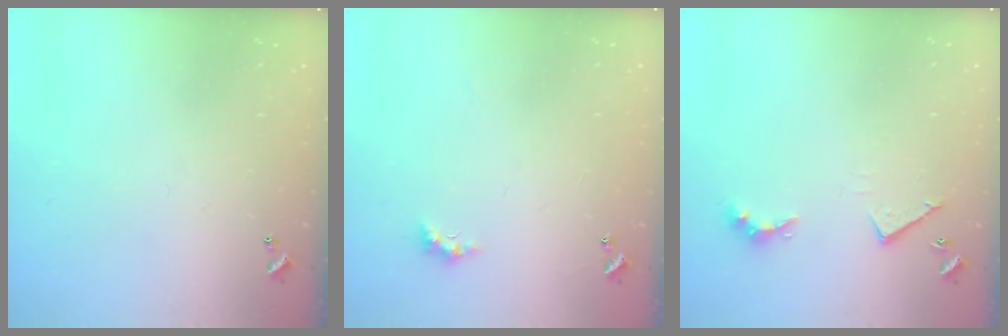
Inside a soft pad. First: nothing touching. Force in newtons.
{"total": 1.5, "press": 1.3, "slide": 0.7}
{"total": 4.5, "press": 4.5, "slide": 0.8}